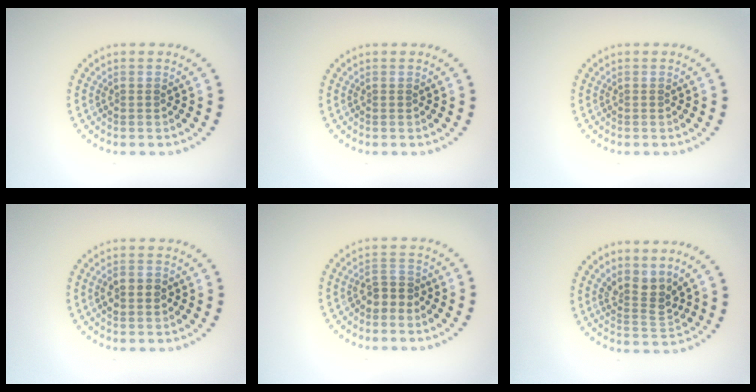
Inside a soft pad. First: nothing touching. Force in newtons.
{"total": 0.0}
{"total": 0.0}
{"total": 2.4, "press": 2.4, "slide": 0.1}
{"total": 1.9, "press": 1.6, "slide": 0.9}
{"total": 2.8, "press": 1.9, "slide": 2.0}